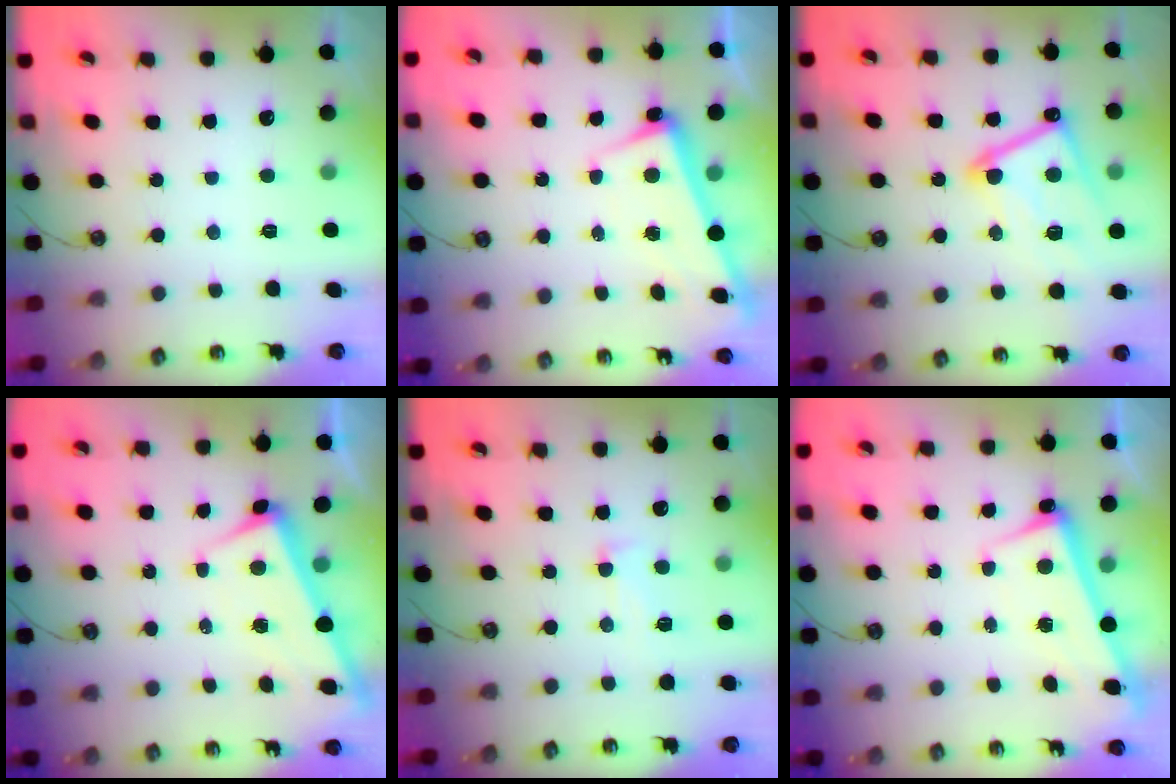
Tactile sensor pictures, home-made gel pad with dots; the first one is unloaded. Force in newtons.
{"total": 2.6, "press": 2.4, "slide": 0.9}
{"total": 12.4, "press": 12.4, "slide": 0.4}
{"total": 2.0, "press": 1.9, "slide": 0.6}
{"total": 3.1, "press": 2.8, "slide": 1.2}
{"total": 2.6, "press": 2.4, "slide": 0.9}